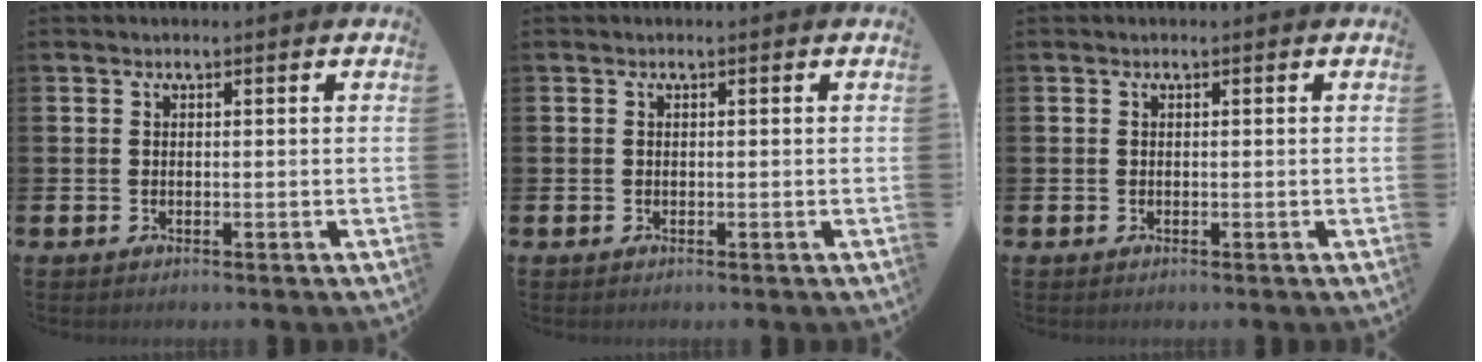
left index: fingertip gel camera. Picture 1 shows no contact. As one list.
[{"total": 0.0}, {"total": 0.0}]